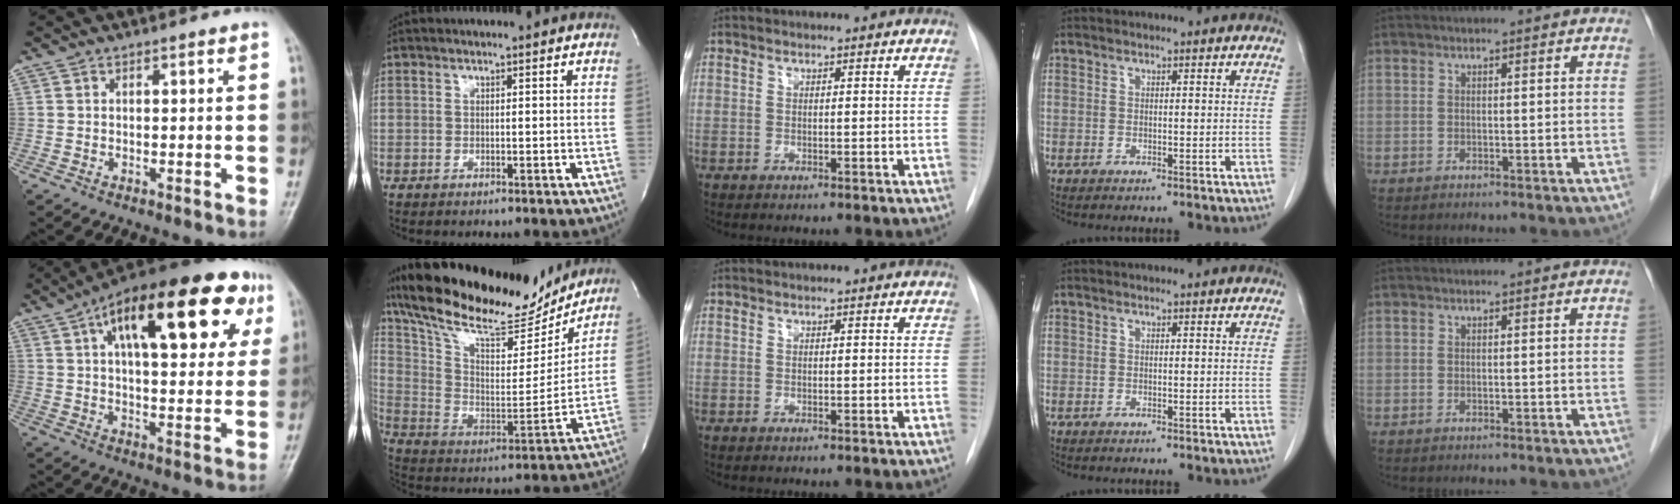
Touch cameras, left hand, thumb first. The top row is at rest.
{"thumb": {"total": 26.3, "force": [11.1, 11.2, 21.0], "torque": [-0.284, 0.015, 0.160]}, "index": {"total": 25.5, "force": [21.8, 6.0, 11.8], "torque": [-0.221, -0.003, 0.344]}}